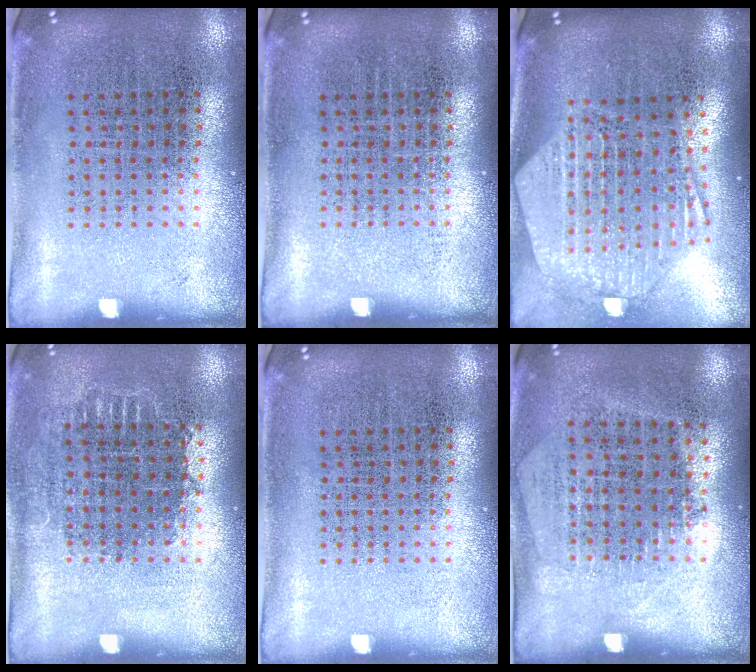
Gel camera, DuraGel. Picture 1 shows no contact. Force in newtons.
{"total": 0.0}
{"total": 2.8, "press": 2.3, "slide": 1.5}
{"total": 0.7, "press": 0.7, "slide": 0.3}
{"total": 0.0}
{"total": 1.2, "press": 1.1, "slide": 0.5}